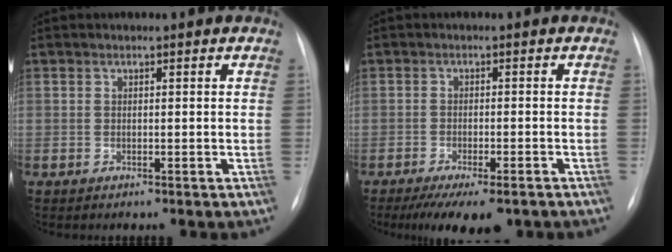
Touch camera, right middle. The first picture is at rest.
{"total": 9.5, "force": [-7.0, 2.7, 5.9], "torque": [-0.078, -0.013, -0.100]}